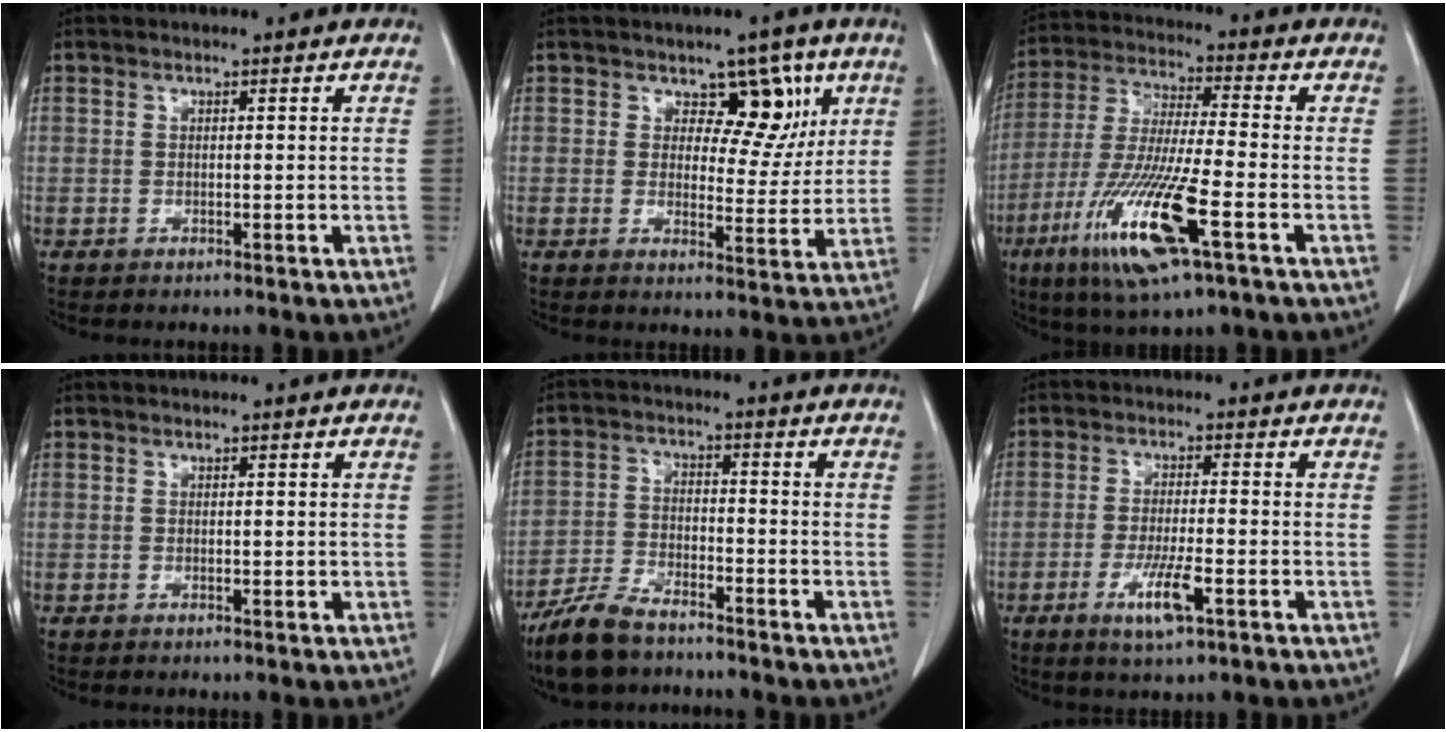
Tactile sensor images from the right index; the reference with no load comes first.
{"total": 6.9, "force": [3.2, 4.3, 4.3], "torque": [-0.035, 0.002, 0.043]}
{"total": 15.7, "force": [-6.7, 1.2, 14.1], "torque": [-0.292, -0.030, -0.123]}
{"total": 0.7, "force": [0.0, 0.3, 0.6], "torque": [-0.008, -0.002, -0.001]}
{"total": 8.0, "force": [-6.5, 2.5, 4.0], "torque": [-0.090, -0.017, -0.126]}
{"total": 6.2, "force": [-2.7, 0.6, 5.5], "torque": [-0.106, -0.011, -0.048]}